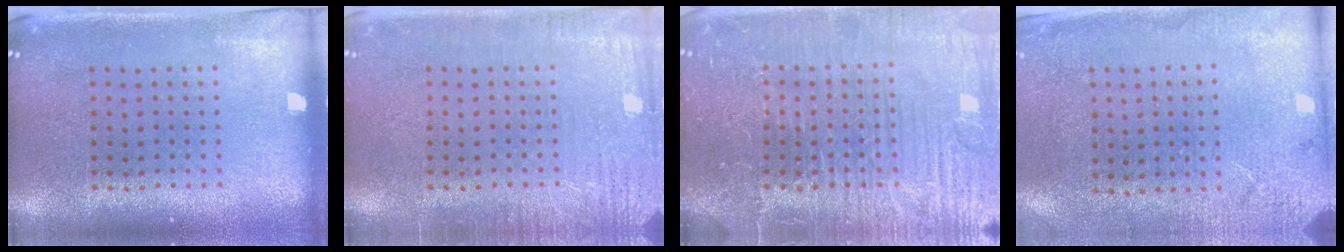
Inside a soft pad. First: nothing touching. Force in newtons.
{"total": 2.9, "press": 2.9, "slide": 0.4}
{"total": 7.5, "press": 7.5, "slide": 0.9}
{"total": 2.6, "press": 2.4, "slide": 0.9}